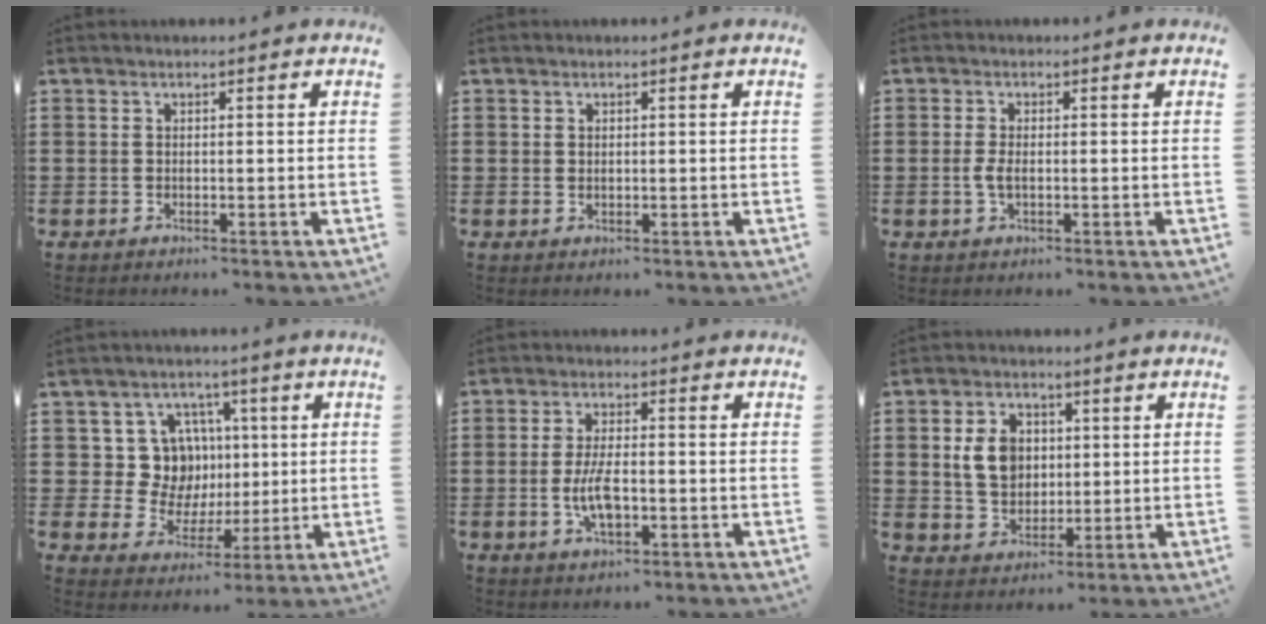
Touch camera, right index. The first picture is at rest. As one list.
[{"total": 0.6, "force": [0.4, 0.5, 0.2], "torque": [-0.005, 0.004, 0.007]}, {"total": 2.1, "force": [-0.3, 0.8, 2.0], "torque": [-0.051, -0.005, -0.011]}, {"total": 9.9, "force": [2.0, 9.1, 3.3], "torque": [-0.076, 0.004, 0.044]}, {"total": 6.1, "force": [-1.3, 2.4, 5.4], "torque": [-0.121, -0.005, -0.029]}, {"total": 6.7, "force": [1.1, 5.1, 4.2], "torque": [-0.095, 0.012, 0.015]}]